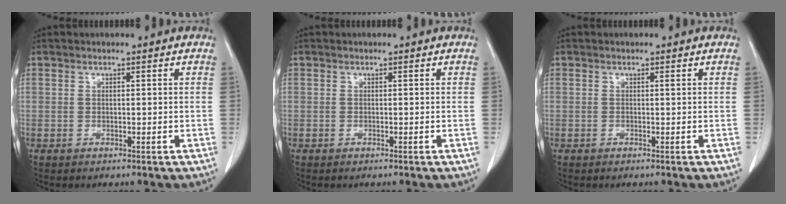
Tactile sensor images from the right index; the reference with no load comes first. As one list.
[{"total": 0.0}, {"total": 0.0}]